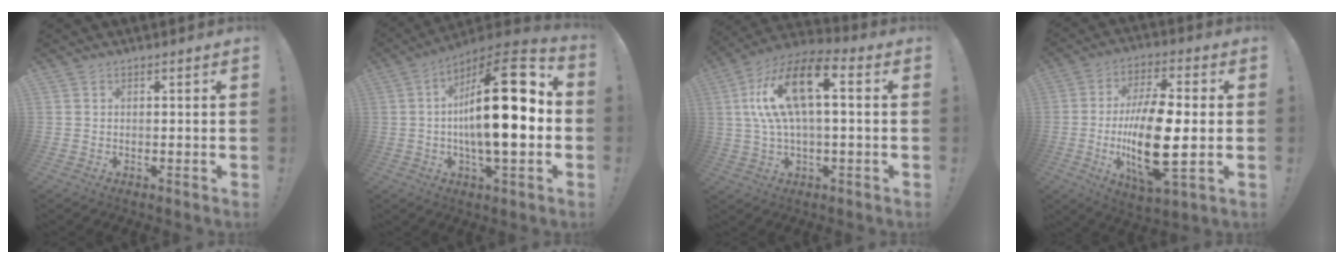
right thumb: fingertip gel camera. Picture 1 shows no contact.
{"total": 23.3, "force": [0.1, 7.1, 22.2], "torque": [-0.349, -0.008, -0.011]}
{"total": 17.5, "force": [3.3, 7.2, 15.6], "torque": [-0.301, 0.008, 0.053]}
{"total": 20.0, "force": [-2.5, 6.7, 18.7], "torque": [-0.365, -0.008, -0.040]}